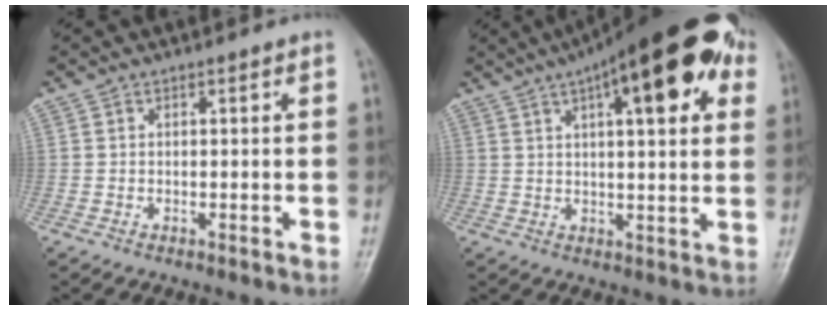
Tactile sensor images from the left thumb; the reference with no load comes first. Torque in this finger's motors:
{"motor_torque": [0.69, 0.69, 1.64, -1.13, 0.11]}